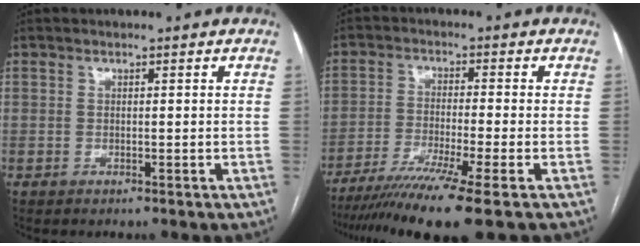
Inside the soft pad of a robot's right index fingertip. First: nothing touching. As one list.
[{"total": 11.9, "force": [-8.7, -1.9, 7.9], "torque": [-0.132, -0.033, -0.139]}]